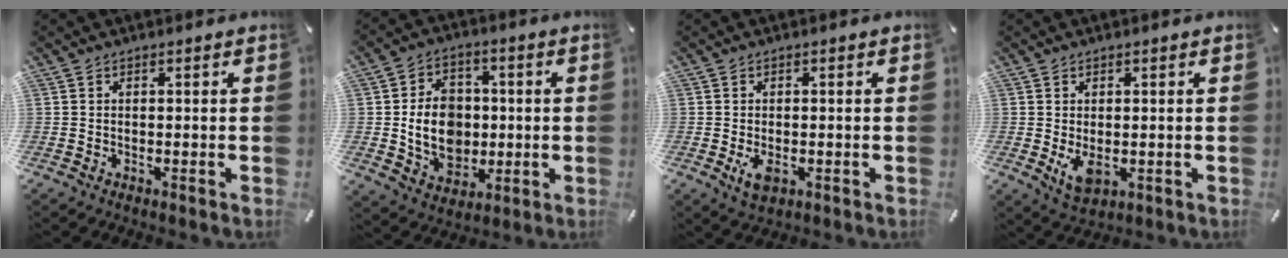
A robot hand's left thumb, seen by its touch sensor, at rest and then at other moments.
{"total": 12.1, "force": [-0.4, 10.0, 6.8], "torque": [-0.127, 0.012, -0.004]}
{"total": 3.8, "force": [-1.0, 2.2, 2.9], "torque": [-0.060, -0.005, -0.020]}
{"total": 4.9, "force": [-0.4, 3.1, 3.7], "torque": [-0.077, -0.011, -0.011]}